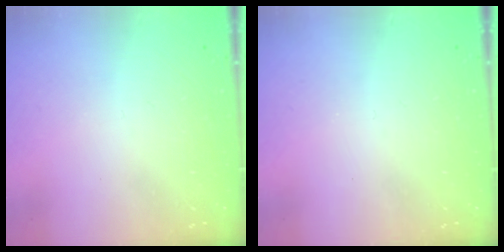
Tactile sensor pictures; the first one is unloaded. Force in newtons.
{"total": 0.0}